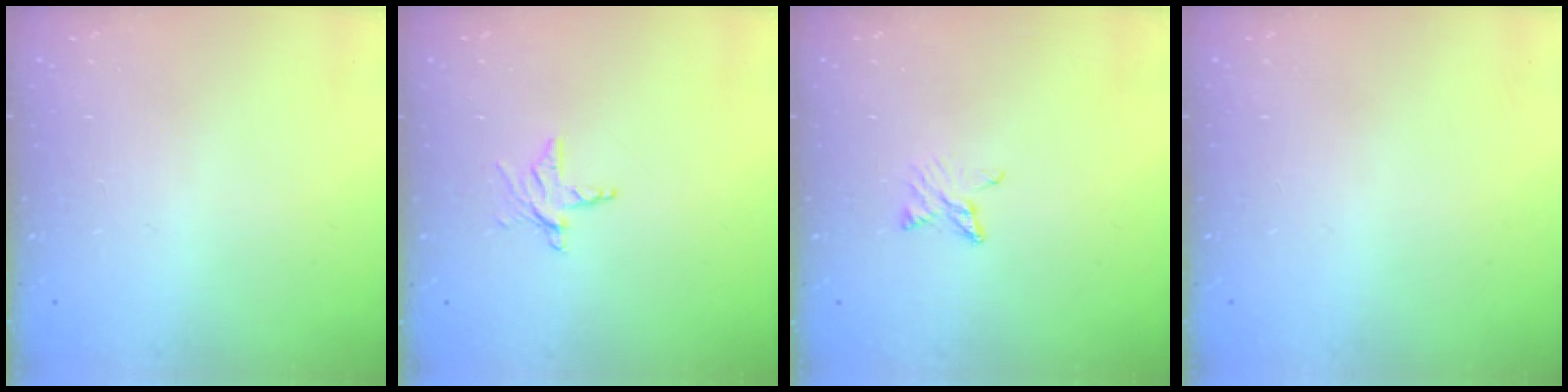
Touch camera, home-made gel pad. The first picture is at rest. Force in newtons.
{"total": 3.8, "press": 3.8, "slide": 0.3}
{"total": 3.4, "press": 3.3, "slide": 0.5}
{"total": 0.0}